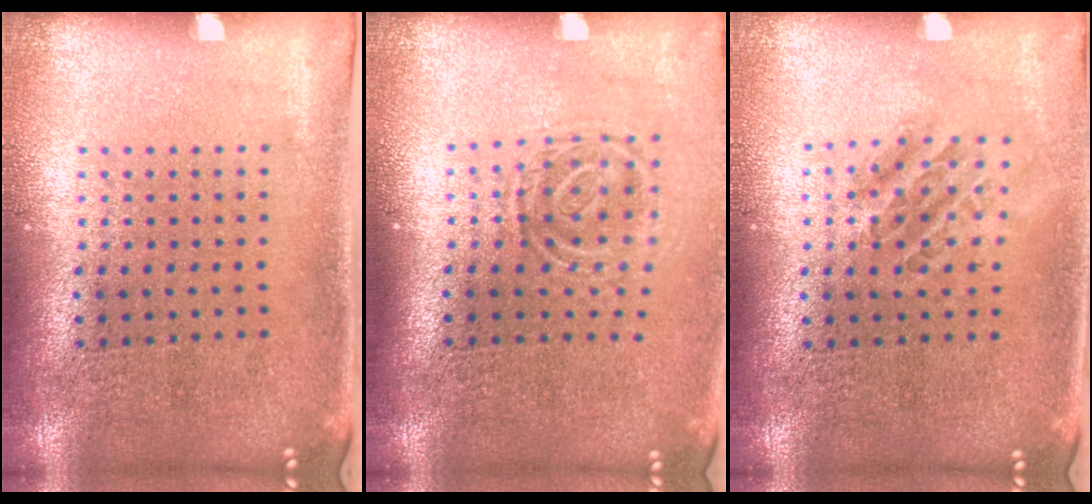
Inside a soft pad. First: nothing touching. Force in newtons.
{"total": 1.7, "press": 1.2, "slide": 1.3}
{"total": 1.0, "press": 1.0, "slide": 0.4}